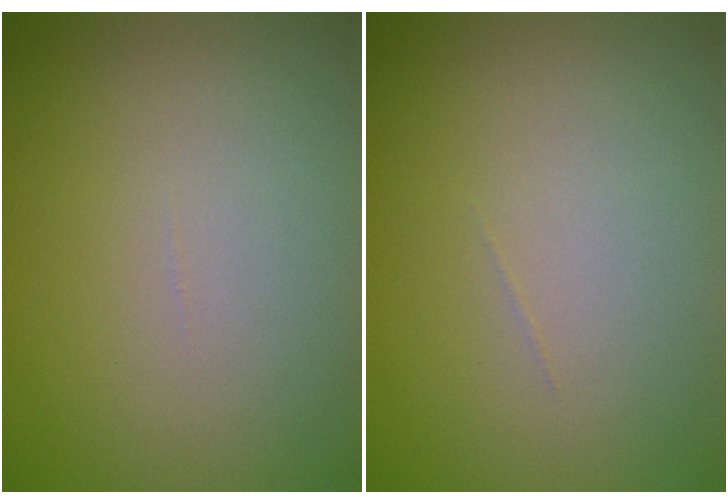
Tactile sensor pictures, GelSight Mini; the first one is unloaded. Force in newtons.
{"total": 0.0}